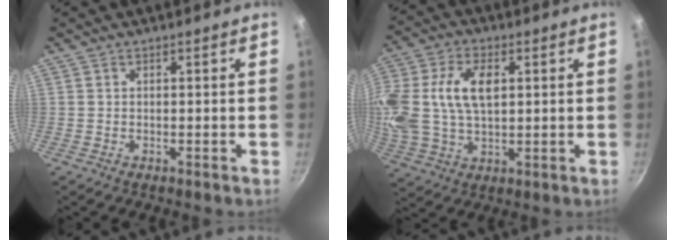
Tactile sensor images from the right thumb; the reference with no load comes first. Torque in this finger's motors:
{"motor_torque": [0.42, 1.72, 0.30, -0.18, 0.55]}